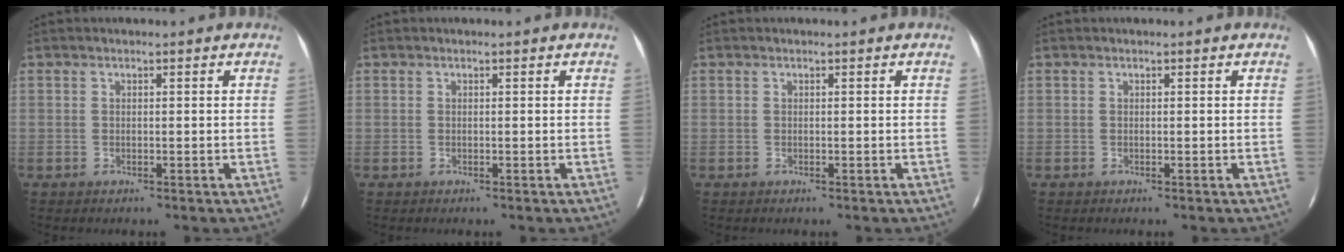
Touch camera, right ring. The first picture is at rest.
{"total": 0.0}
{"total": 0.0}
{"total": 0.0}